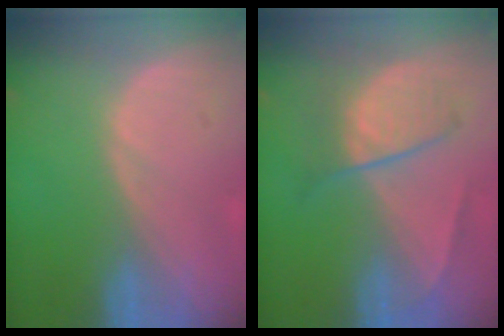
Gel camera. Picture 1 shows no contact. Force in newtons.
{"total": 6.5, "press": 6.2, "slide": 1.9}